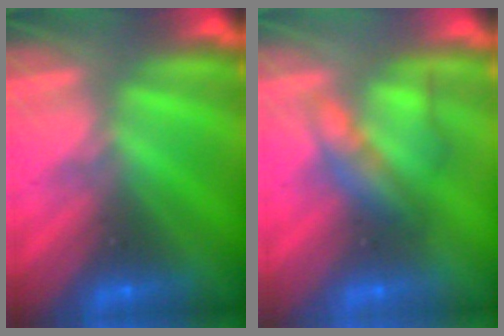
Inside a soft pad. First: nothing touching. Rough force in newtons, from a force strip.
{"total": 2.2}